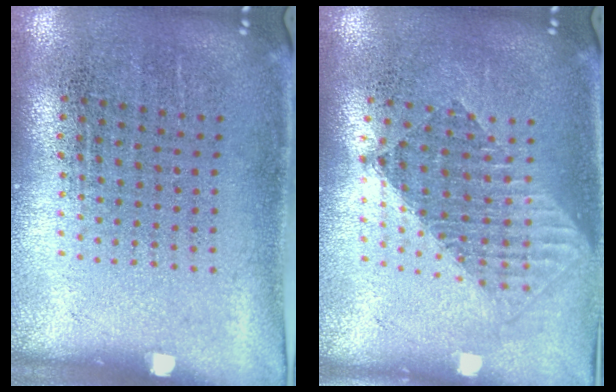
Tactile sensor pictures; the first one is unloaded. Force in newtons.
{"total": 1.6, "press": 1.3, "slide": 0.9}